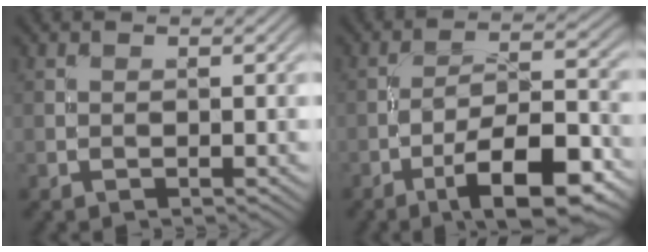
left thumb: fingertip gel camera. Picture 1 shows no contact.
{"total": 12.3, "force": [-7.0, 3.5, 9.5], "torque": [-0.153, 0.004, -0.118]}